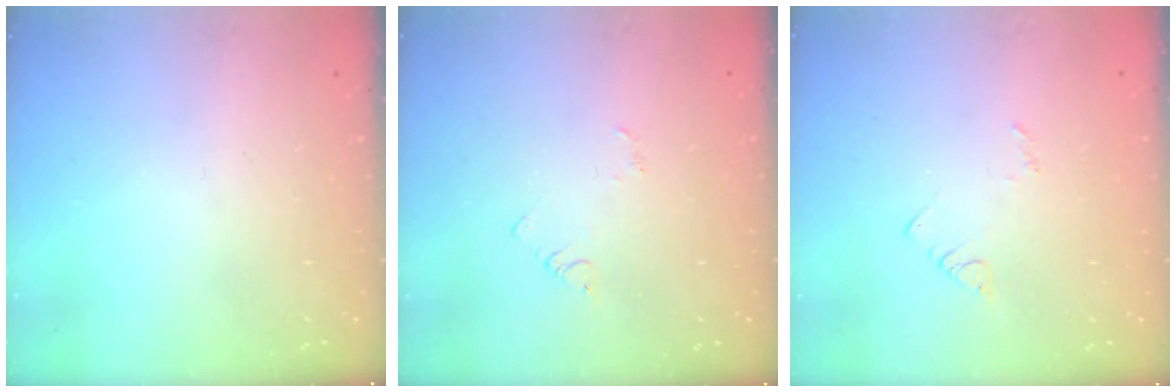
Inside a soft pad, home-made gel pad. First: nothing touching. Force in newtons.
{"total": 2.9, "press": 2.9, "slide": 0.3}
{"total": 3.7, "press": 3.7, "slide": 0.3}